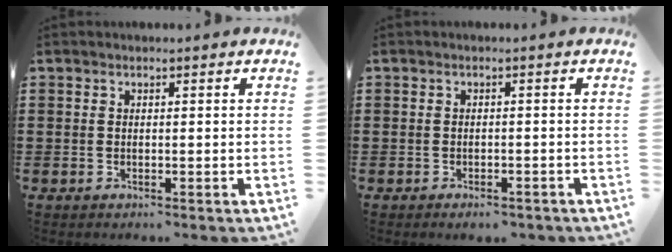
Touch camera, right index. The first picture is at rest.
{"total": 1.4, "force": [-1.4, 0.3, 0.3], "torque": [-0.012, -0.001, -0.027]}